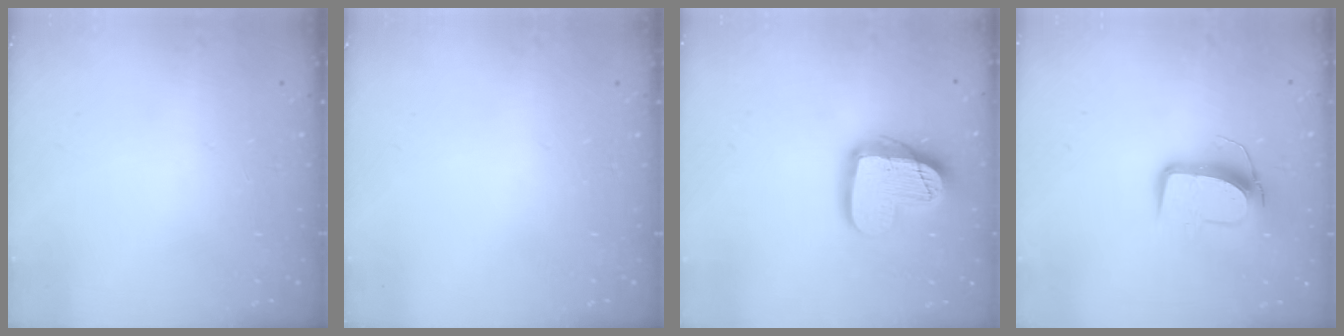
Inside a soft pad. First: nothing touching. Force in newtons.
{"total": 0.0}
{"total": 15.5, "press": 15.4, "slide": 1.1}
{"total": 10.3, "press": 10.3, "slide": 0.5}